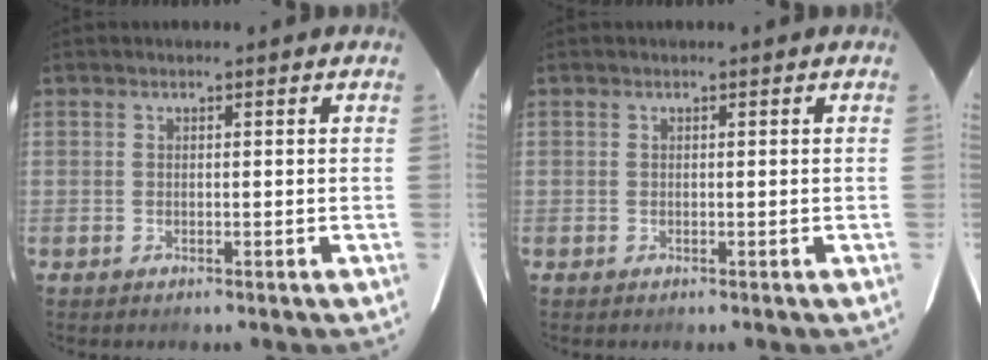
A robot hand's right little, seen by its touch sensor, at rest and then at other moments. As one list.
[{"total": 0.0}]